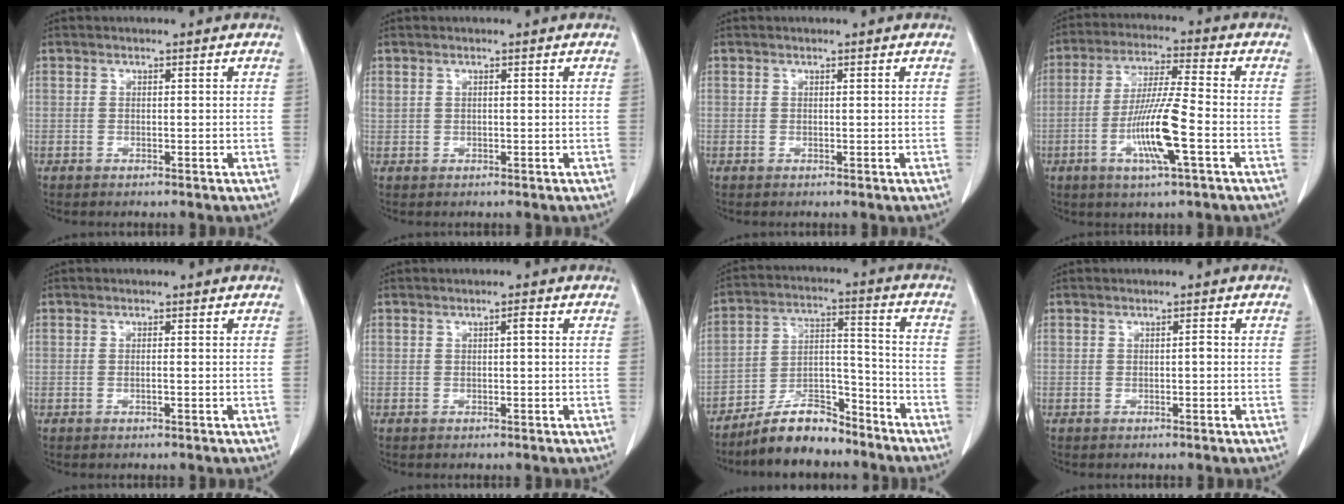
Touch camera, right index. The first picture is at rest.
{"total": 1.5, "force": [0.5, 1.0, 1.0], "torque": [-0.036, 0.016, 0.017]}
{"total": 0.0}
{"total": 11.8, "force": [-3.7, 0.7, 11.2], "torque": [-0.218, -0.010, -0.071]}
{"total": 1.0, "force": [-0.2, 0.3, 1.0], "torque": [-0.024, 0.002, -0.002]}
{"total": 1.4, "force": [0.3, 0.4, 1.3], "torque": [-0.025, 0.009, 0.007]}
{"total": 11.6, "force": [-9.6, 3.8, 5.2], "torque": [-0.090, 0.023, -0.172]}
{"total": 1.1, "force": [-0.1, 0.4, 1.0], "torque": [-0.022, 0.006, 0.000]}